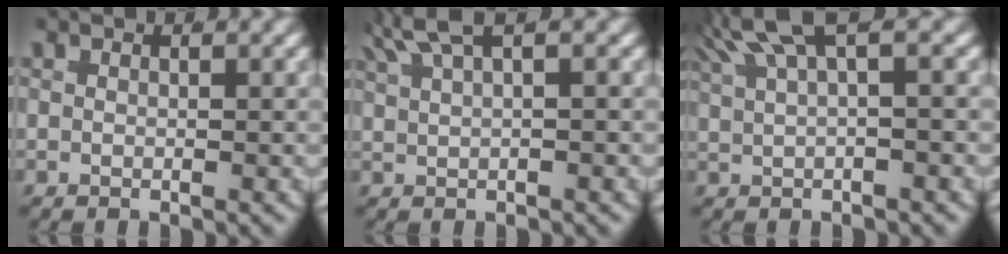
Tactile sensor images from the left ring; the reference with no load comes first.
{"total": 3.0, "force": [1.9, 1.1, 2.1], "torque": [-0.041, 0.011, 0.032]}
{"total": 5.1, "force": [2.8, 2.0, 3.7], "torque": [-0.063, 0.016, 0.043]}